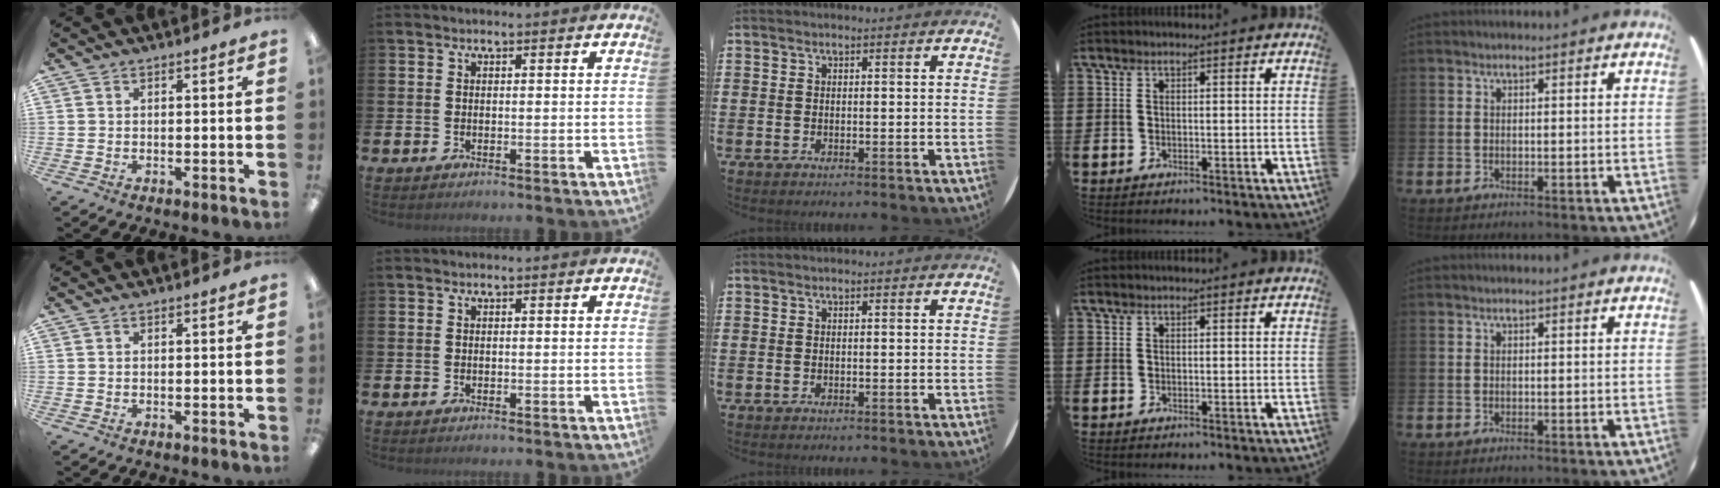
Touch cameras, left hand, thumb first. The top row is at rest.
{}